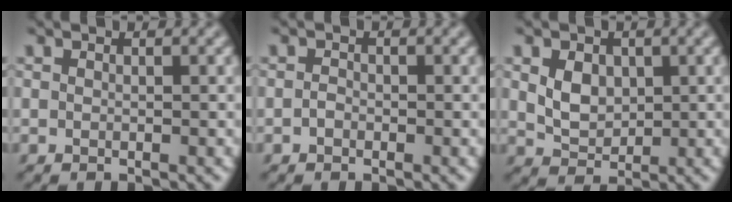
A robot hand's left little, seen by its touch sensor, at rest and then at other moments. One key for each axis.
{"total": 0.8, "fx": -0.5, "fy": 0.6, "fz": 0.4, "tx": -0.010, "ty": 0.000, "tz": -0.013}
{"total": 3.0, "fx": 0.5, "fy": 2.2, "fz": 1.9, "tx": -0.042, "ty": -0.002, "tz": 0.010}